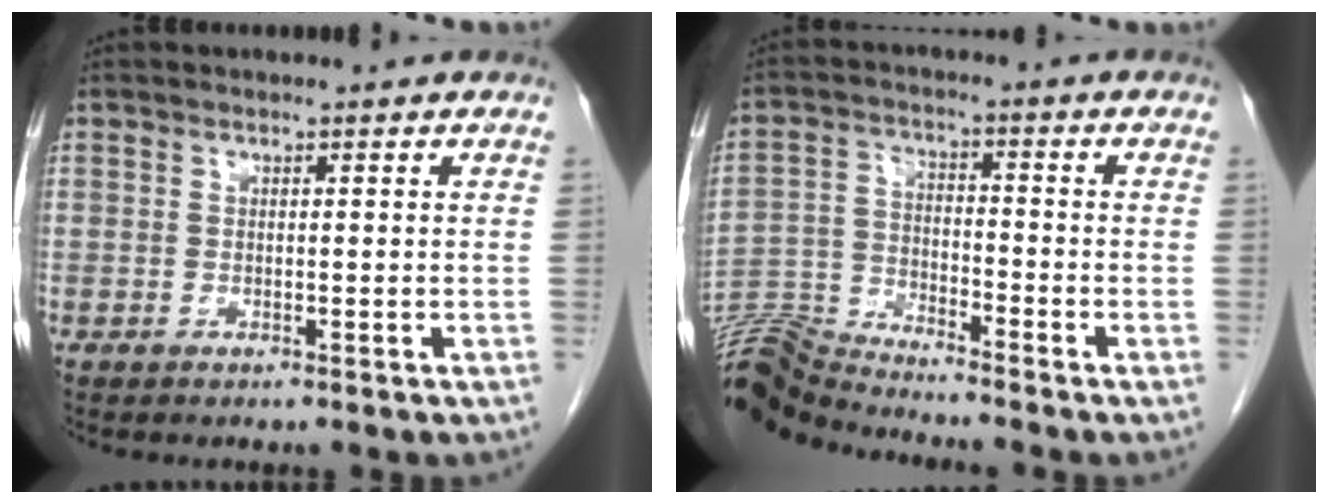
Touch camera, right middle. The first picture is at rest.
{"total": 8.4, "force": [-8.2, -1.6, 0.3], "torque": [-0.020, 0.001, -0.161]}